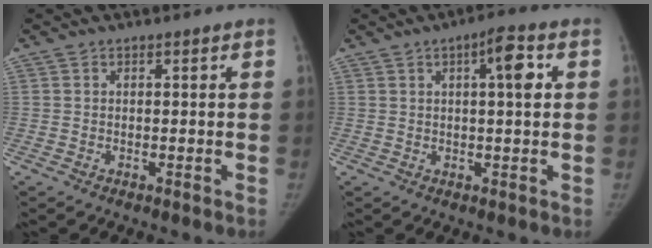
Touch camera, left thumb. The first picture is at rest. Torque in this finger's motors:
{"motor_torque": [0.28, 0.19, 0.86, -0.46, 0.17]}